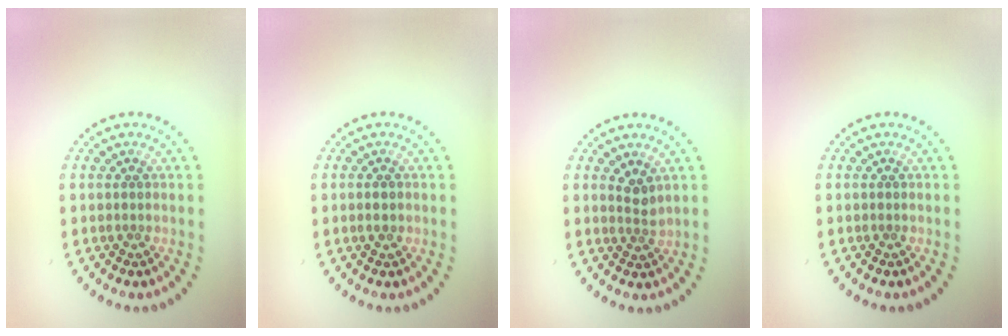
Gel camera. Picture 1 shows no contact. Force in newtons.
{"total": 1.3, "press": 1.2, "slide": 0.3}
{"total": 1.5, "press": 1.0, "slide": 1.1}
{"total": 0.0}